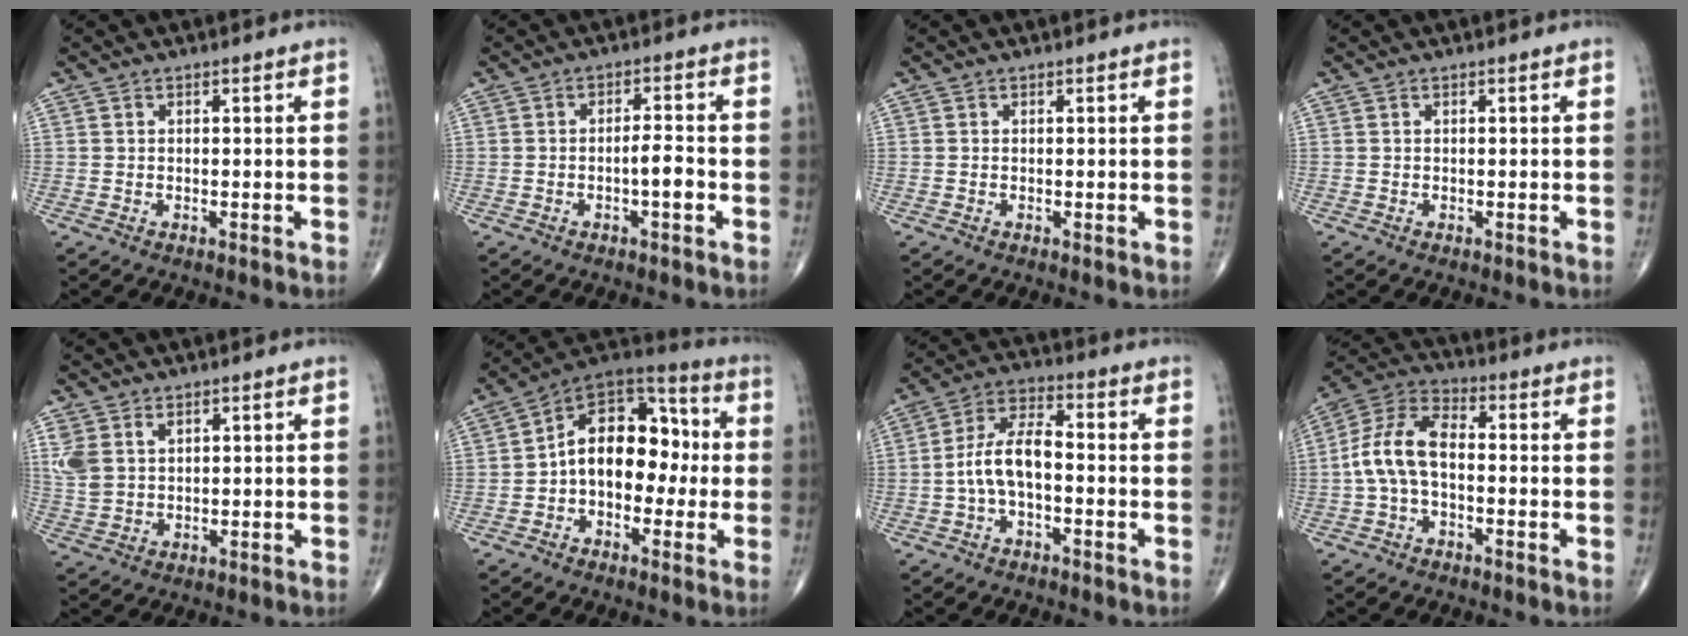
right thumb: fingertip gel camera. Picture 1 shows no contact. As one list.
[{"total": 4.0, "force": [-1.3, 1.0, 3.6], "torque": [-0.054, 0.014, -0.020]}, {"total": 0.0}, {"total": 0.0}, {"total": 5.5, "force": [2.5, 3.5, 3.4], "torque": [-0.074, -0.003, 0.061]}, {"total": 14.9, "force": [-1.0, 10.0, 11.0], "torque": [-0.128, 0.049, -0.032]}, {"total": 8.2, "force": [-1.6, 3.9, 7.0], "torque": [-0.138, 0.035, -0.038]}, {"total": 10.0, "force": [-1.1, 5.5, 8.3], "torque": [-0.168, 0.035, -0.032]}]